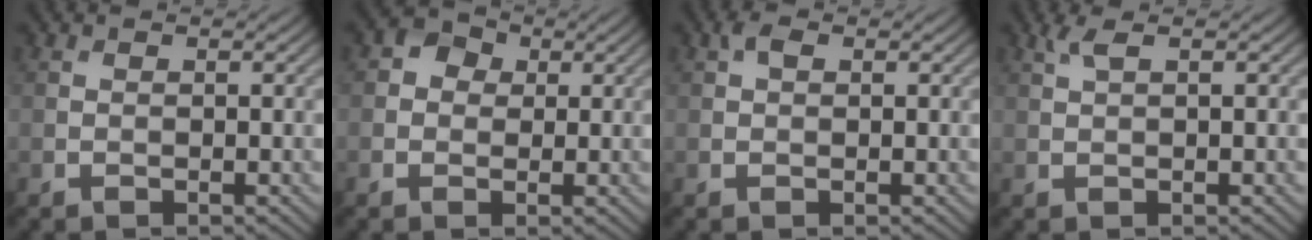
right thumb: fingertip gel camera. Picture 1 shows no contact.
{"total": 3.0, "force": [0.5, 2.6, 1.4], "torque": [-0.023, 0.004, 0.000]}
{"total": 1.4, "force": [0.6, 0.8, 1.0], "torque": [-0.020, 0.006, 0.009]}
{"total": 1.6, "force": [0.8, 0.2, 1.3], "torque": [-0.035, 0.007, 0.017]}